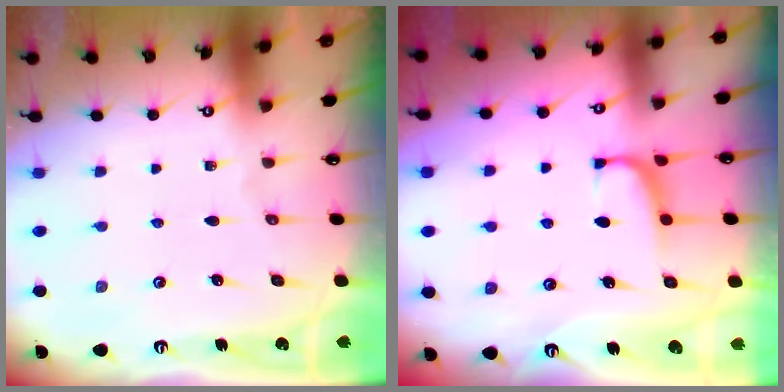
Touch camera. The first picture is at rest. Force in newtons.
{"total": 1.4, "press": 1.2, "slide": 0.7}